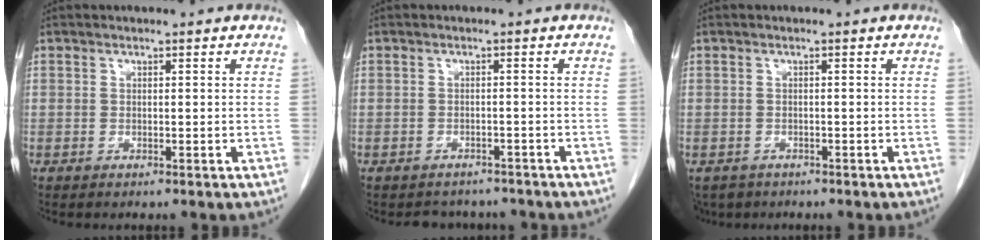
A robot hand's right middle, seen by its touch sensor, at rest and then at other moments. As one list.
[{"total": 4.7, "force": [-4.2, 2.1, 0.2], "torque": [0.000, 0.005, -0.050]}, {"total": 3.5, "force": [-2.6, 2.3, 0.6], "torque": [-0.008, -0.001, -0.041]}]